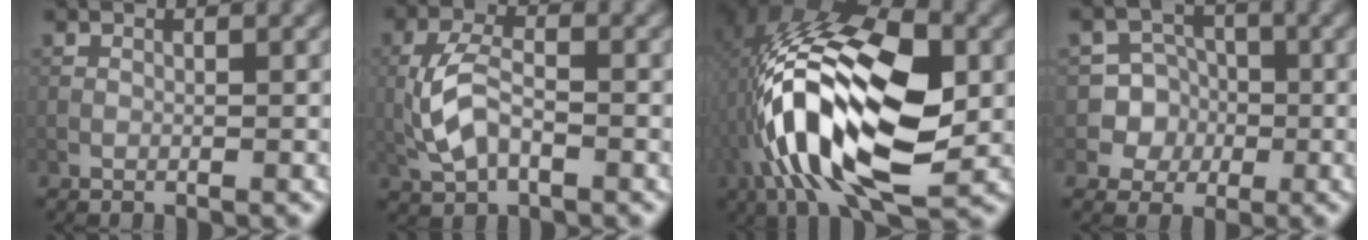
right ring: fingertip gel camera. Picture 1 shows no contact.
{"total": 3.9, "force": [-1.0, 1.9, 3.2], "torque": [-0.075, 0.005, -0.021]}
{"total": 14.1, "force": [-2.4, 6.1, 12.5], "torque": [-0.237, 0.013, -0.052]}
{"total": 5.6, "force": [-1.3, 5.5, 0.2], "torque": [0.013, 0.017, -0.039]}